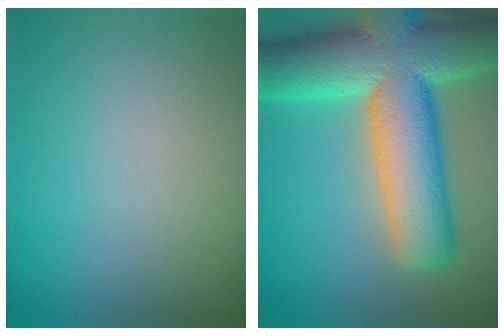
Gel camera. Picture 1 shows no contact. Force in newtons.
{"total": 15.0, "press": 14.9, "slide": 1.1}